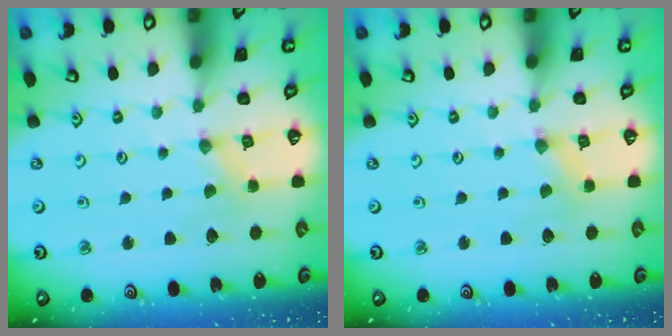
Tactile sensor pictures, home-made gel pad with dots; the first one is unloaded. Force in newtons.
{"total": 1.0, "press": 1.0, "slide": 0.1}